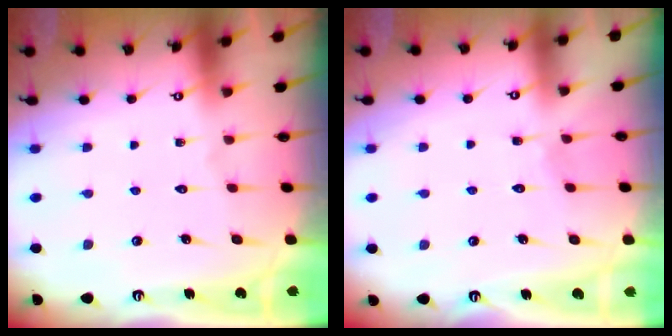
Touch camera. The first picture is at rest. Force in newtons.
{"total": 2.9, "press": 2.9, "slide": 0.4}